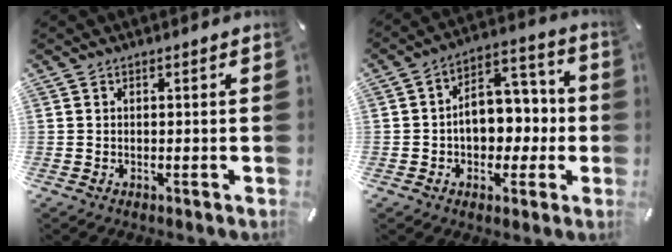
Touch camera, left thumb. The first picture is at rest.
{"total": 11.1, "force": [-0.9, 8.8, 6.7], "torque": [-0.077, 0.004, -0.013]}